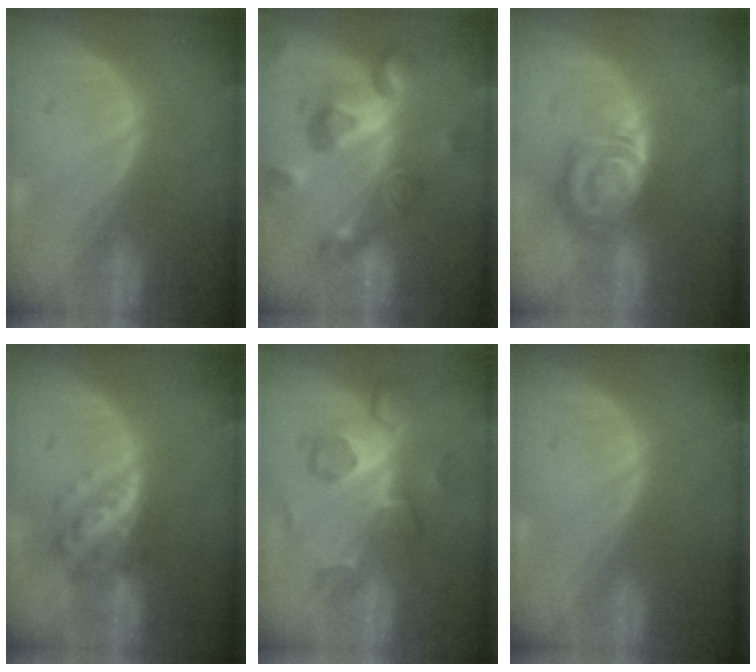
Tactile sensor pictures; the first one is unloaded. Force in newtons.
{"total": 10.4, "press": 9.3, "slide": 4.7}
{"total": 8.0, "press": 7.0, "slide": 3.8}
{"total": 5.6, "press": 5.2, "slide": 2.2}
{"total": 8.8, "press": 7.6, "slide": 4.4}
{"total": 0.0}